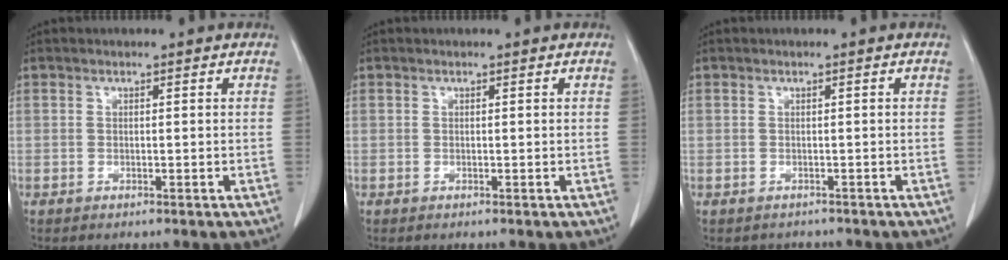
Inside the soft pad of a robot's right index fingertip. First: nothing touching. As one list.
[{"total": 0.0}, {"total": 2.0, "force": [-1.7, 1.1, -0.2], "torque": [-0.002, 0.002, -0.027]}]